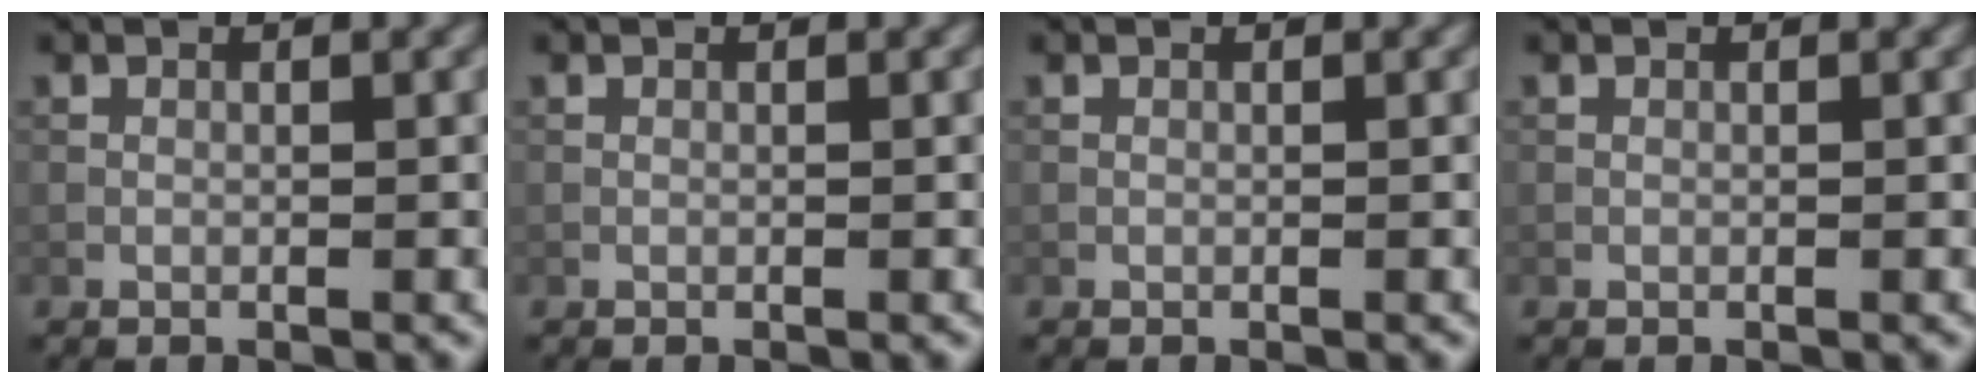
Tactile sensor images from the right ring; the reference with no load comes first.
{"total": 0.0}
{"total": 0.0}
{"total": 0.0}